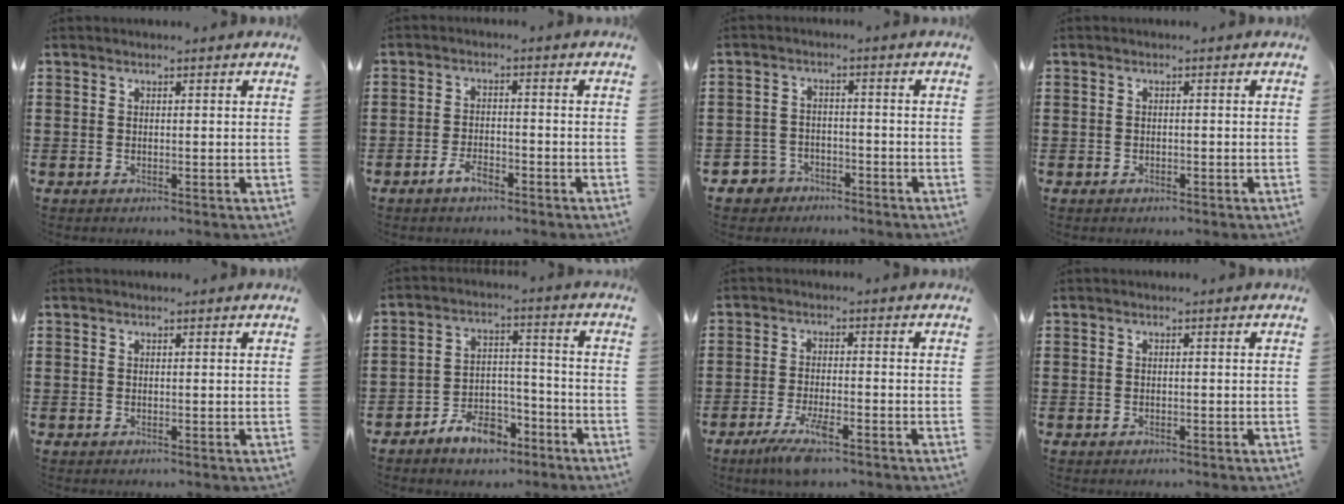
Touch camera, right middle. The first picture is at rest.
{"total": 3.6, "force": [-2.5, 1.5, 2.1], "torque": [-0.042, 0.005, -0.051]}
{"total": 3.6, "force": [-3.2, 1.7, 0.1], "torque": [-0.027, -0.002, -0.072]}
{"total": 0.9, "force": [-0.6, 0.7, 0.1], "torque": [-0.003, 0.003, -0.014]}
{"total": 0.0}
{"total": 7.2, "force": [-5.9, 3.4, 2.6], "torque": [-0.037, 0.027, -0.108]}
{"total": 5.5, "force": [-3.5, 1.0, 4.2], "torque": [-0.094, -0.014, -0.066]}
{"total": 0.7, "force": [-0.5, 0.5, 0.1], "torque": [-0.003, 0.002, -0.012]}